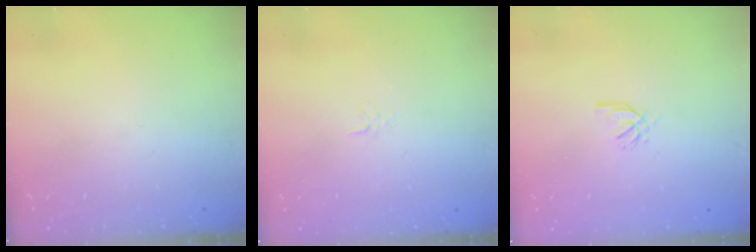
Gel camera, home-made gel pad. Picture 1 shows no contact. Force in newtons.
{"total": 2.6, "press": 2.6, "slide": 0.3}
{"total": 1.7, "press": 1.6, "slide": 0.5}